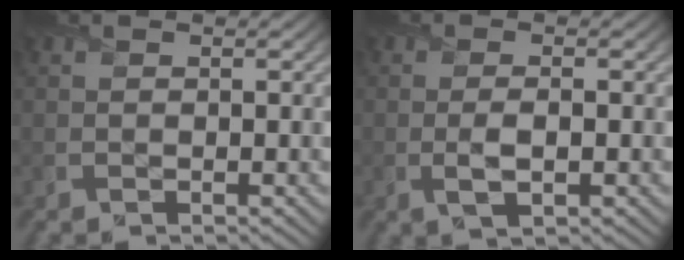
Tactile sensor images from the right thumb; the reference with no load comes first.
{"total": 2.7, "force": [-0.6, 1.1, 2.5], "torque": [-0.054, -0.007, -0.009]}